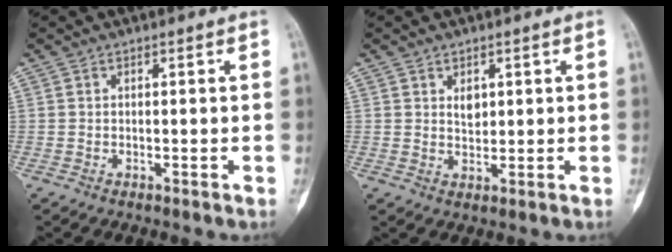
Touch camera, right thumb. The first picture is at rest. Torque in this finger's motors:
{"motor_torque": [-0.17, 0.17, 0.25, 0.06, 0.05]}